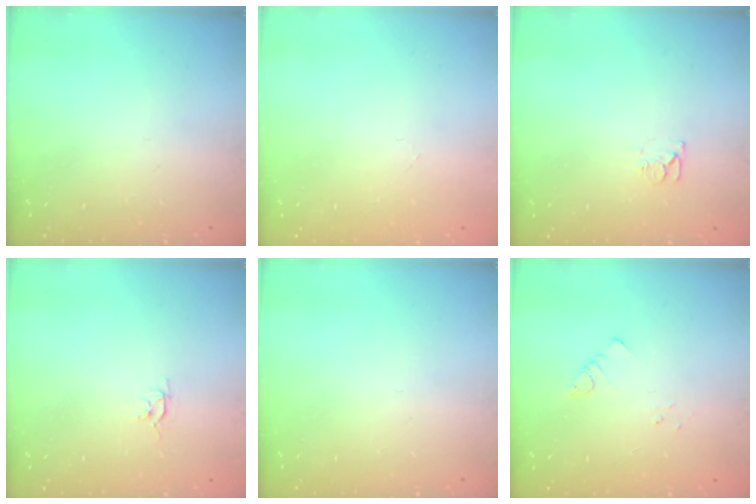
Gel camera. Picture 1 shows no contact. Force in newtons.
{"total": 0.0}
{"total": 5.0, "press": 5.0, "slide": 0.5}
{"total": 2.6, "press": 2.6, "slide": 0.3}
{"total": 0.0}
{"total": 3.0, "press": 3.0, "slide": 0.4}